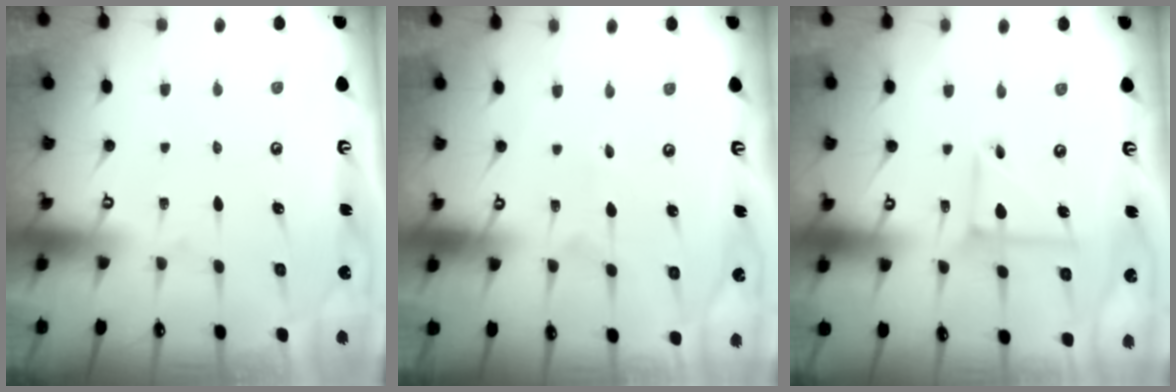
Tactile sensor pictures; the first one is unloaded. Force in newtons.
{"total": 1.7, "press": 1.7, "slide": 0.1}
{"total": 7.8, "press": 7.8, "slide": 0.5}